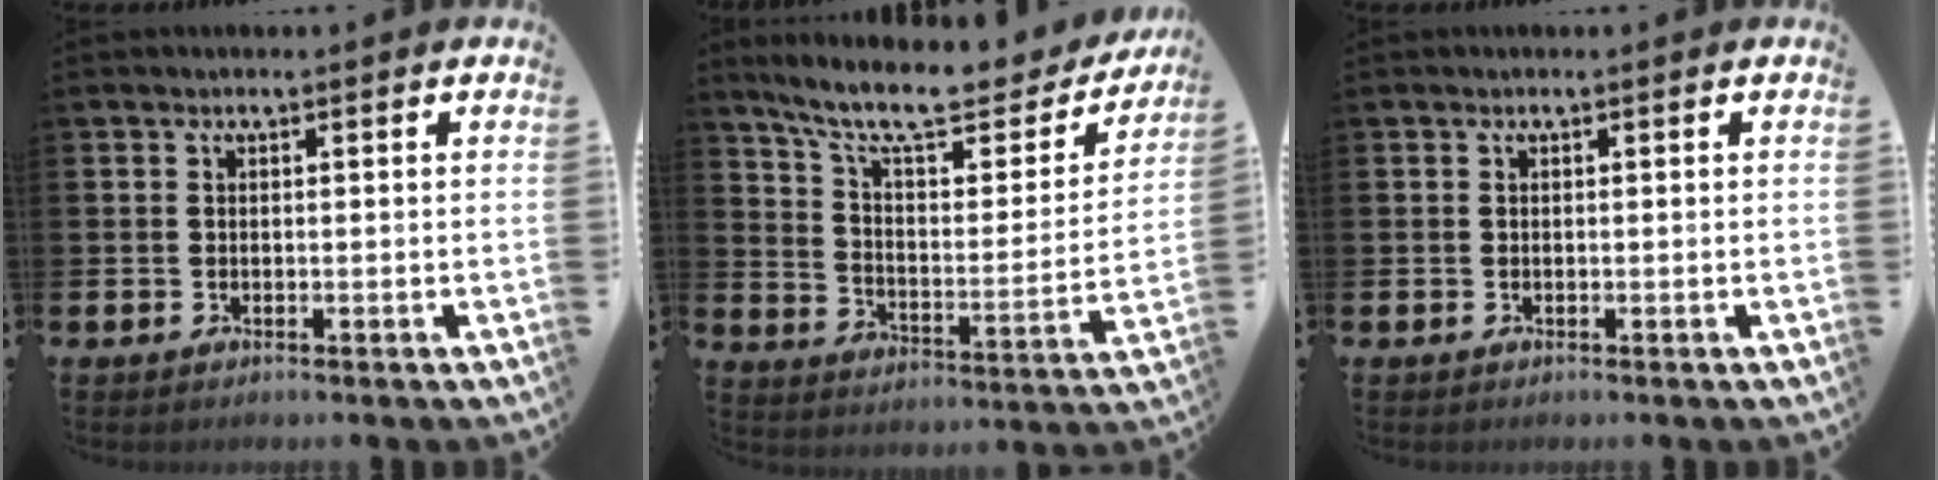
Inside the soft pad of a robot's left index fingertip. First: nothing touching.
{"total": 11.3, "force": [9.4, 3.1, 5.3], "torque": [-0.128, -0.060, 0.159]}
{"total": 0.0}